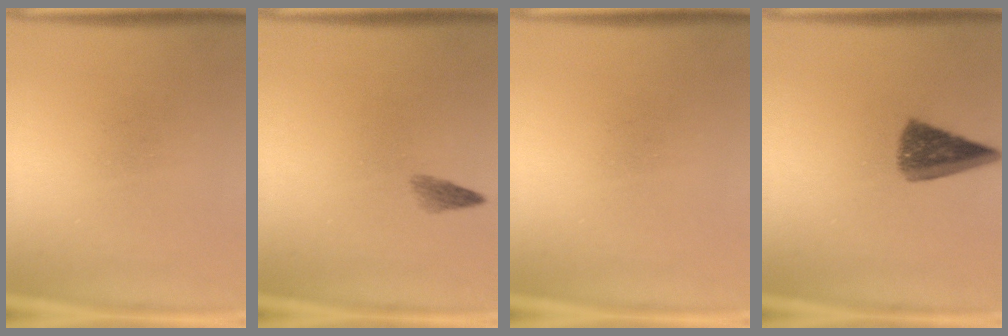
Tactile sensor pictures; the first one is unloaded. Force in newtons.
{"total": 1.5}
{"total": 0.0}
{"total": 7.5}